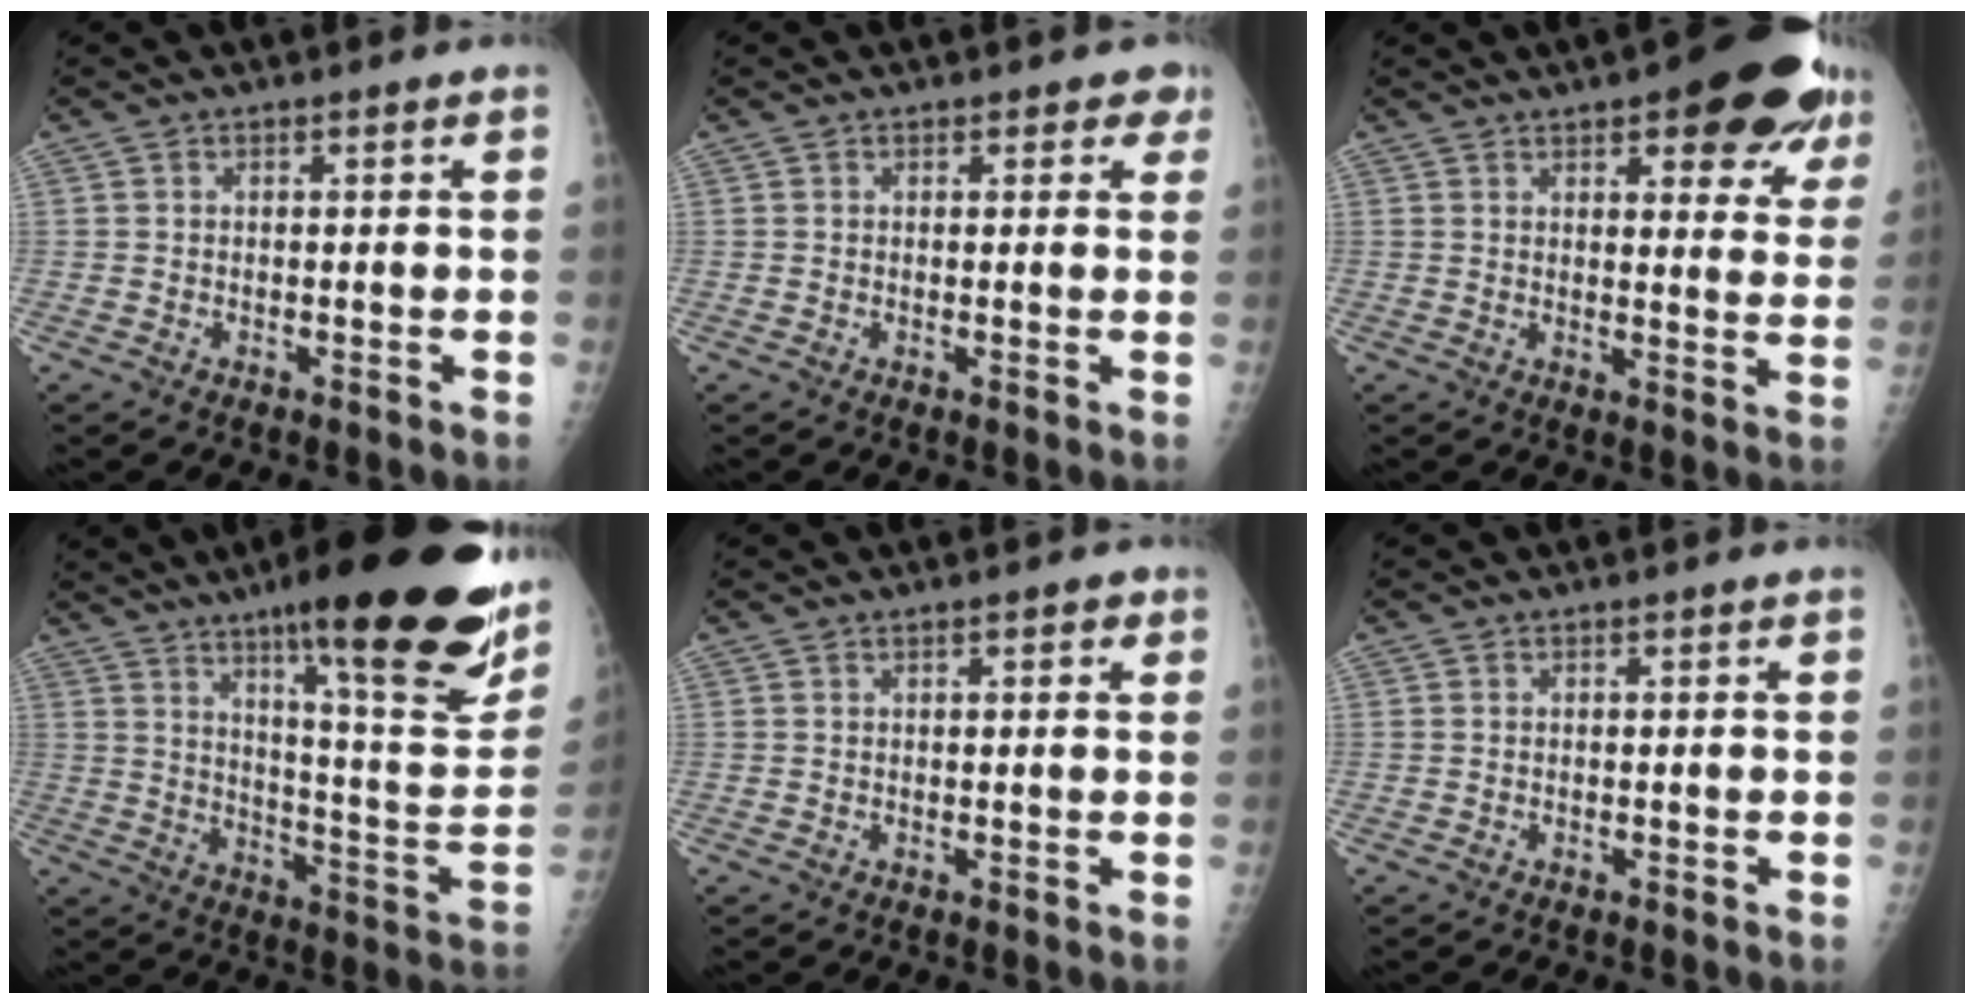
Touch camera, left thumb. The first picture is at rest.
{"total": 2.4, "force": [1.6, 1.5, 0.9], "torque": [0.020, -0.003, 0.011]}
{"total": 16.2, "force": [9.5, 5.9, 11.8], "torque": [-0.111, -0.034, 0.112]}
{"total": 30.1, "force": [17.7, 5.9, 23.6], "torque": [-0.286, -0.062, 0.263]}
{"total": 2.0, "force": [1.0, 0.8, 1.5], "torque": [-0.014, -0.001, 0.011]}
{"total": 0.0}